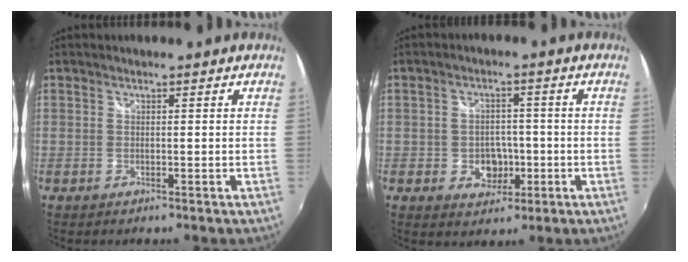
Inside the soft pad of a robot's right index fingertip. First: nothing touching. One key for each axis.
{"total": 5.6, "fx": -1.5, "fy": 4.7, "fz": 2.7, "tx": -0.055, "ty": 0.005, "tz": -0.014}